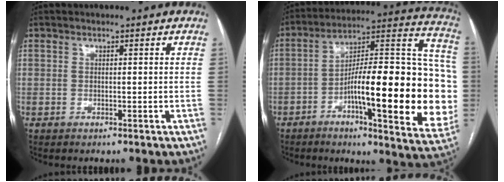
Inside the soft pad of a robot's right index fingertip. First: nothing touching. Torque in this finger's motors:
{"motor_torque": [1.49, -0.65, 1.05, 0.21]}